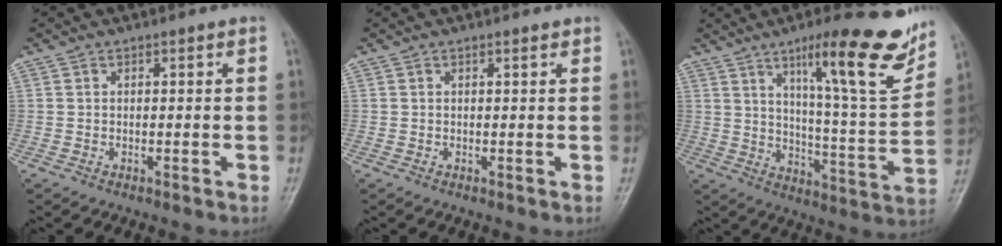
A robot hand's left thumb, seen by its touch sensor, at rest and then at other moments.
{"total": 0.6, "force": [0.5, 0.2, 0.3], "torque": [-0.008, -0.003, 0.005]}
{"total": 20.5, "force": [12.1, 3.5, 16.2], "torque": [-0.198, -0.060, 0.184]}